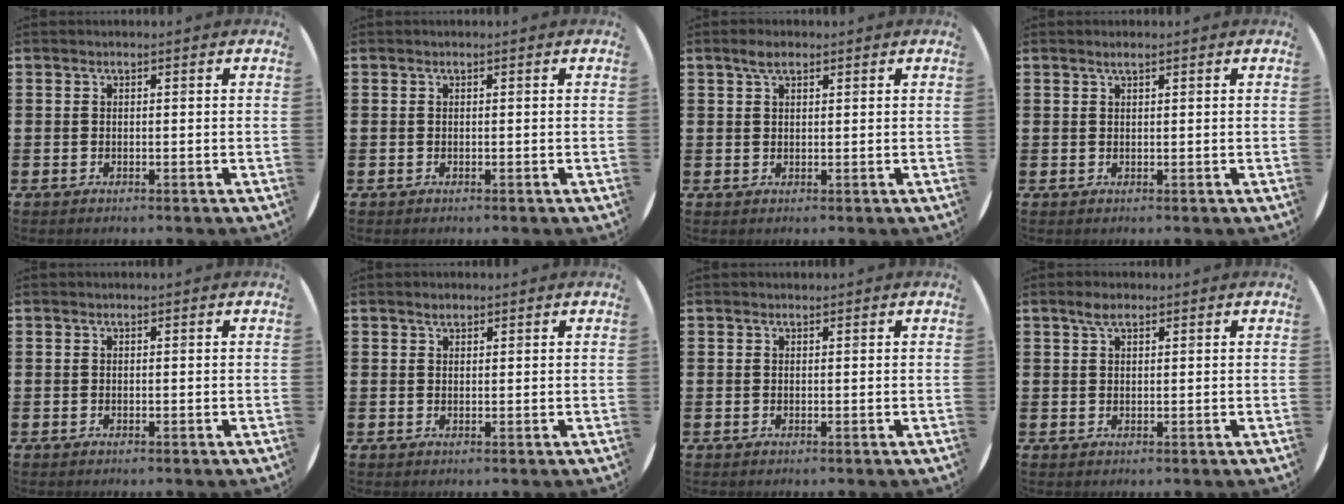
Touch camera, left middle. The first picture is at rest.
{"total": 0.0}
{"total": 2.2, "force": [1.5, 1.0, 1.3], "torque": [-0.020, 0.003, 0.025]}
{"total": 0.8, "force": [0.7, 0.0, 0.5], "torque": [-0.009, 0.002, 0.012]}
{"total": 0.0}
{"total": 1.1, "force": [0.9, 0.4, 0.4], "torque": [-0.008, 0.004, 0.016]}
{"total": 0.0}
{"total": 2.1, "force": [1.4, 0.9, 1.3], "torque": [-0.020, 0.003, 0.022]}